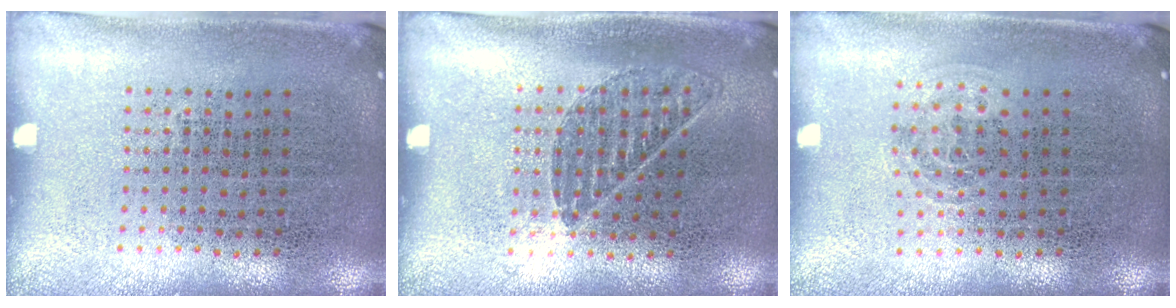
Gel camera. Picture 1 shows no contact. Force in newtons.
{"total": 0.8, "press": 0.8, "slide": 0.1}
{"total": 1.0, "press": 0.6, "slide": 0.8}